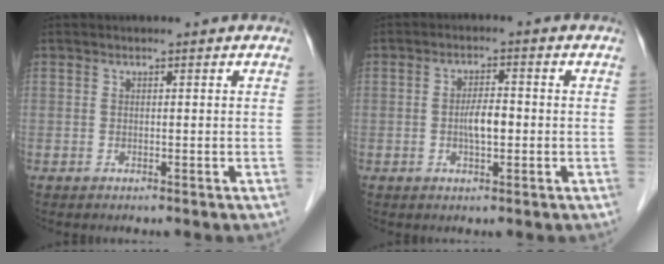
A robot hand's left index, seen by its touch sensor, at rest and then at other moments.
{"total": 3.5, "force": [-0.7, 1.1, 3.3], "torque": [-0.061, -0.001, -0.013]}